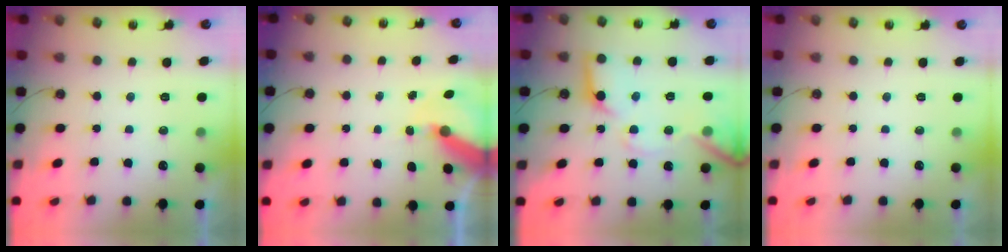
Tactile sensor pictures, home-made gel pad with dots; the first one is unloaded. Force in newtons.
{"total": 8.9, "press": 8.8, "slide": 1.2}
{"total": 16.8, "press": 16.7, "slide": 2.1}
{"total": 0.0}